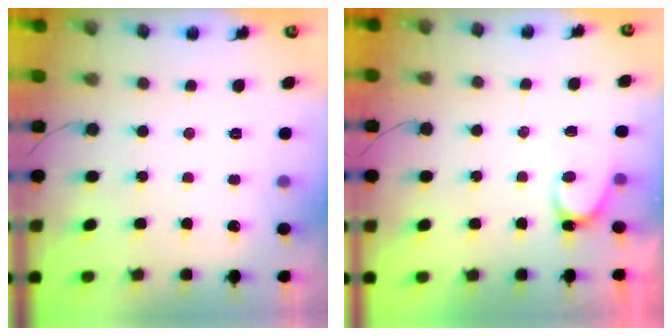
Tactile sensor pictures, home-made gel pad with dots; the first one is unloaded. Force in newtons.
{"total": 5.8, "press": 5.8, "slide": 0.4}